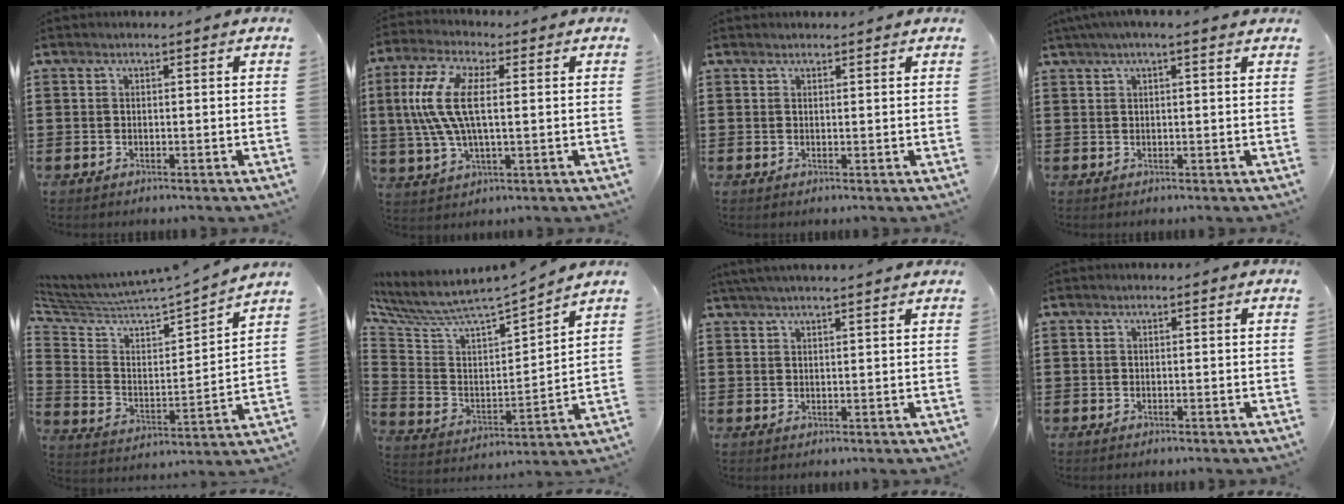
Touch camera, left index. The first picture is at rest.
{"total": 10.3, "force": [1.8, 4.2, 9.2], "torque": [-0.219, -0.003, 0.021]}
{"total": 0.7, "force": [0.7, 0.1, 0.0], "torque": [-0.001, 0.000, 0.015]}
{"total": 1.8, "force": [1.1, -0.1, 1.4], "torque": [-0.028, 0.001, 0.020]}
{"total": 3.8, "force": [3.6, 0.3, 0.9], "torque": [-0.047, -0.047, 0.053]}
{"total": 5.0, "force": [4.6, 0.9, 1.9], "torque": [-0.065, -0.054, 0.070]}
{"total": 2.2, "force": [2.1, -0.6, 0.6], "torque": [-0.015, 0.001, 0.040]}
{"total": 0.0}